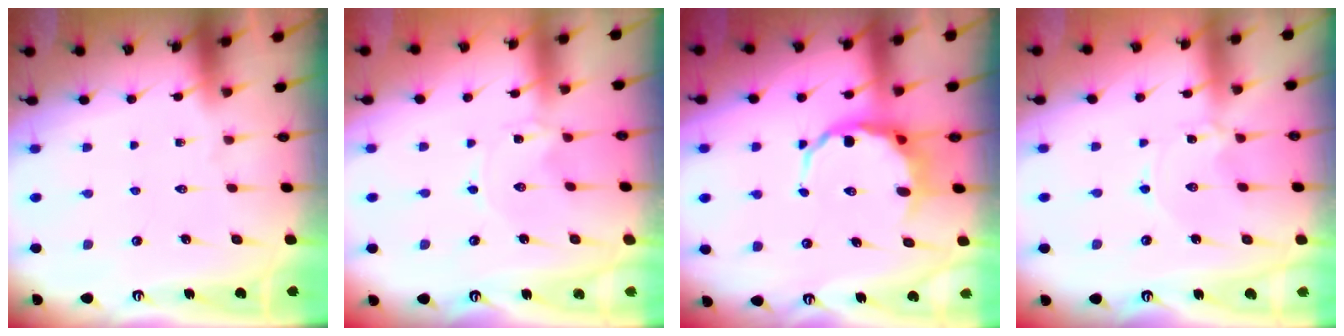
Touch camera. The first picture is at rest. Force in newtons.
{"total": 0.0}
{"total": 7.2, "press": 6.9, "slide": 1.8}
{"total": 0.0}